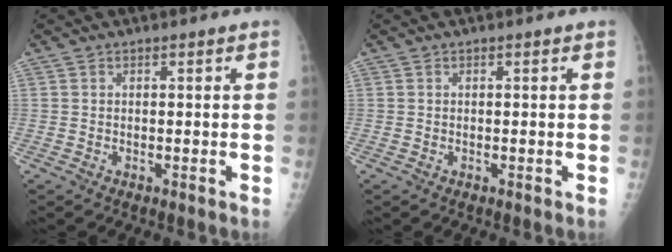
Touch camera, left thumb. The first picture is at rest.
{"total": 0.0}